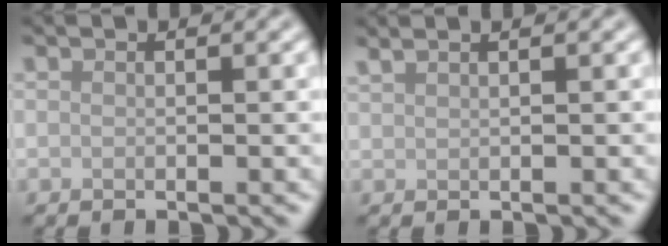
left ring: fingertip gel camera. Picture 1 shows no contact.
{"total": 1.4, "force": [1.2, 0.3, 0.5], "torque": [-0.009, 0.002, 0.021]}